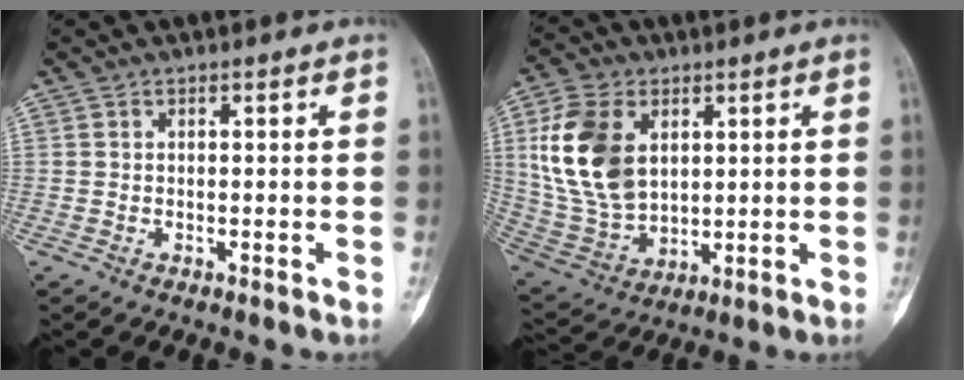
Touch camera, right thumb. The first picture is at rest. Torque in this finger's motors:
{"motor_torque": [-0.38, 1.15, 0.90, 0.83, 0.07]}